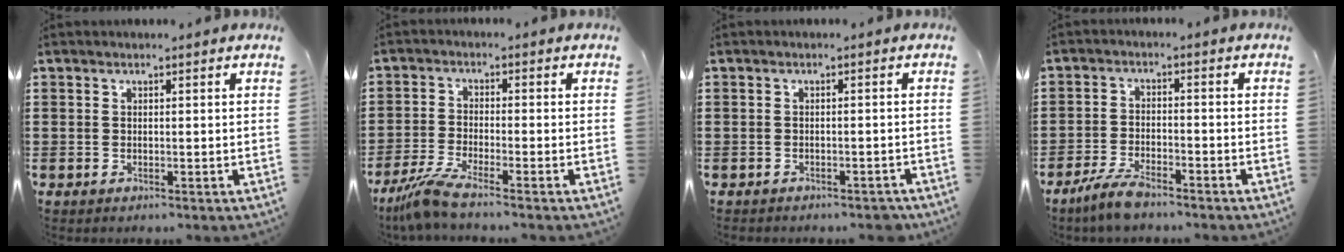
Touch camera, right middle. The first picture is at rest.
{"total": 5.4, "force": [-4.5, 0.2, 3.0], "torque": [-0.085, -0.020, -0.091]}
{"total": 1.6, "force": [-1.5, 0.5, 0.0], "torque": [-0.006, 0.002, -0.033]}
{"total": 4.7, "force": [-3.9, 1.0, 2.4], "torque": [-0.067, -0.005, -0.082]}